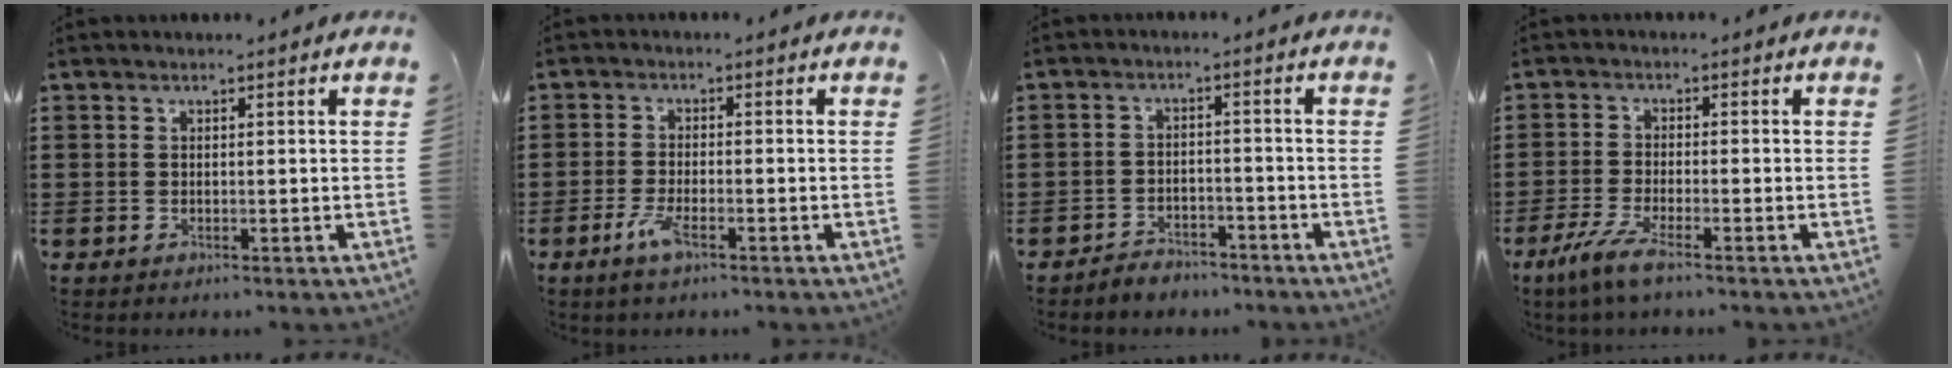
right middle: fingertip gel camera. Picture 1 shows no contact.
{"total": 3.8, "force": [-1.9, 1.1, 3.1], "torque": [-0.079, -0.006, -0.043]}
{"total": 3.2, "force": [-3.2, 0.5, -0.1], "torque": [-0.007, 0.000, -0.068]}
{"total": 4.8, "force": [-3.4, 0.4, 3.5], "torque": [-0.093, -0.021, -0.069]}